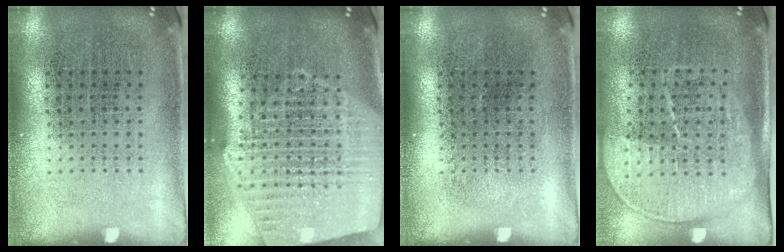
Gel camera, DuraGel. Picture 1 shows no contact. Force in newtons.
{"total": 2.4, "press": 2.2, "slide": 1.1}
{"total": 0.0}
{"total": 1.6, "press": 1.3, "slide": 0.9}